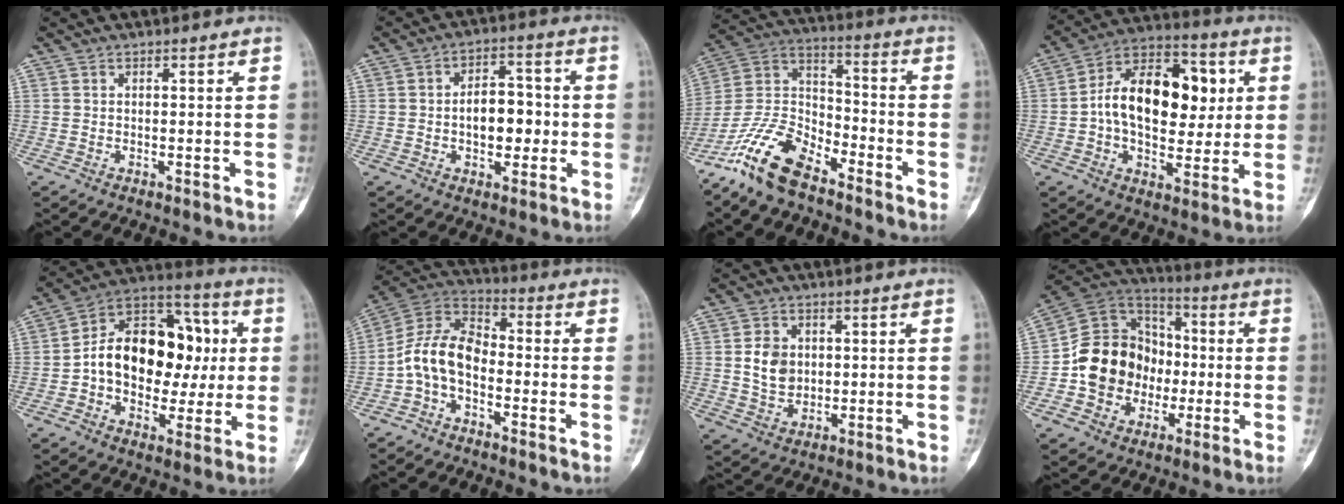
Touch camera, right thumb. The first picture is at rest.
{"total": 9.0, "force": [-0.8, 5.6, 7.0], "torque": [-0.075, 0.020, -0.016]}
{"total": 14.2, "force": [-10.4, 5.8, 7.8], "torque": [-0.148, 0.066, -0.208]}
{"total": 20.0, "force": [2.0, 12.4, 15.5], "torque": [-0.213, 0.023, 0.028]}
{"total": 21.4, "force": [0.8, 14.4, 15.7], "torque": [-0.203, 0.038, 0.012]}
{"total": 10.3, "force": [-2.8, 6.4, 7.6], "torque": [-0.138, 0.049, -0.070]}
{"total": 6.5, "force": [0.8, 5.2, 3.9], "torque": [-0.050, -0.007, 0.021]}
{"total": 16.7, "force": [-2.8, 14.4, 7.8], "torque": [-0.093, 0.046, -0.050]}